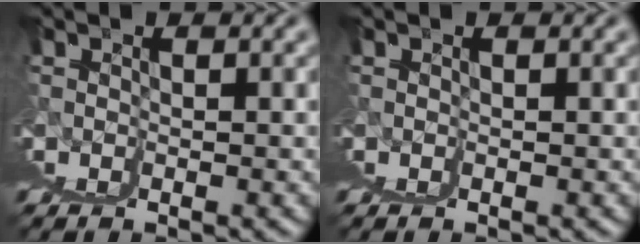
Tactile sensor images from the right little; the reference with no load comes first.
{"total": 0.0}